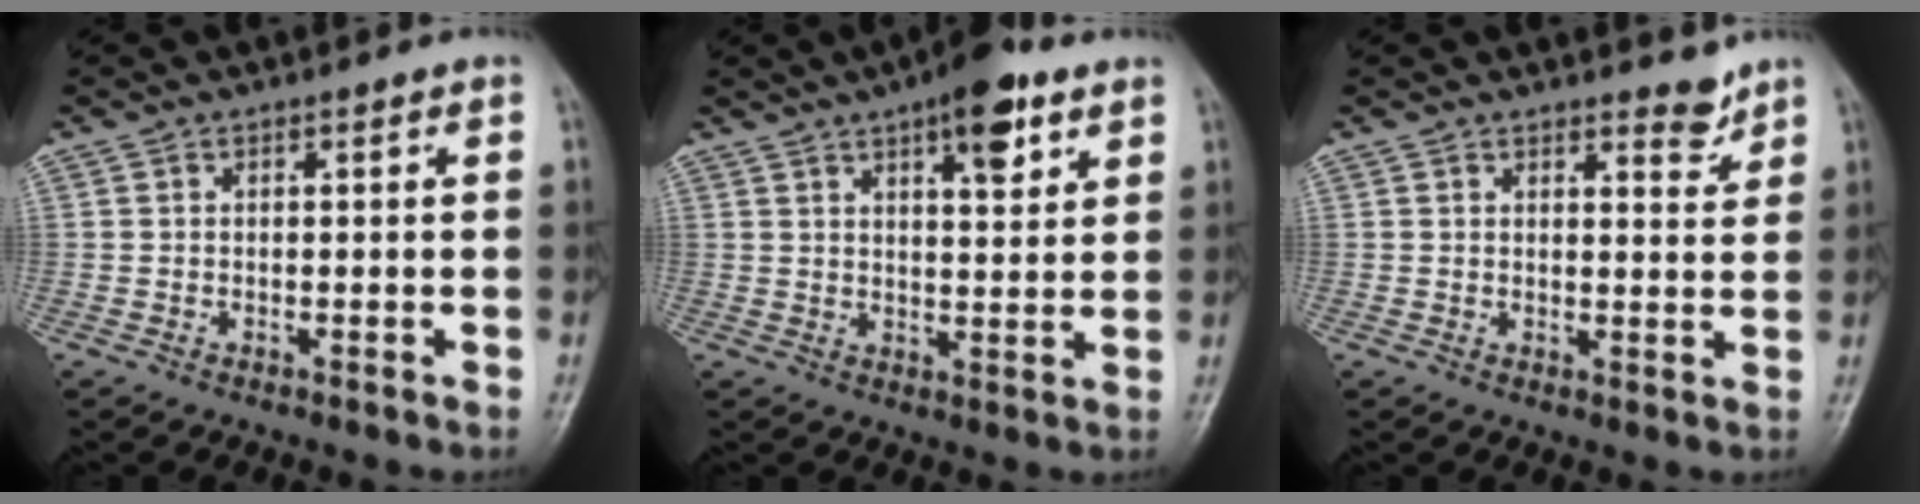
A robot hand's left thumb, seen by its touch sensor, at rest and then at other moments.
{"total": 9.6, "force": [5.4, 3.5, 7.1], "torque": [-0.083, -0.023, 0.075]}
{"total": 3.4, "force": [2.9, 1.2, 1.3], "torque": [-0.002, -0.024, 0.041]}